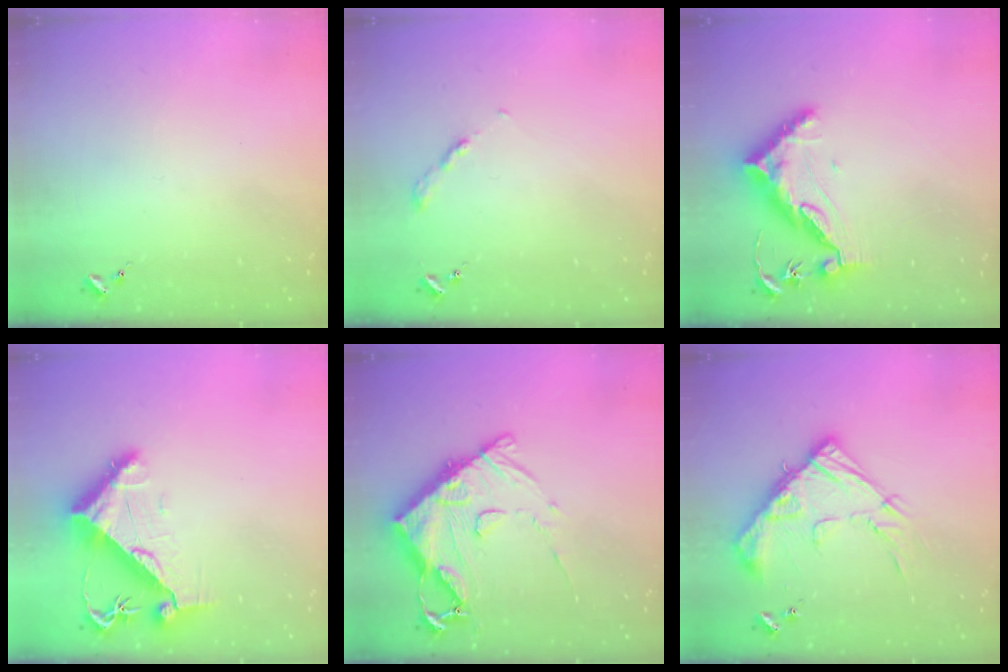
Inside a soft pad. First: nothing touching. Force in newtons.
{"total": 2.7, "press": 2.6, "slide": 0.3}
{"total": 11.5, "press": 11.4, "slide": 0.7}
{"total": 10.3, "press": 10.2, "slide": 1.5}
{"total": 15.2, "press": 15.1, "slide": 1.6}
{"total": 15.9, "press": 15.9, "slide": 1.2}